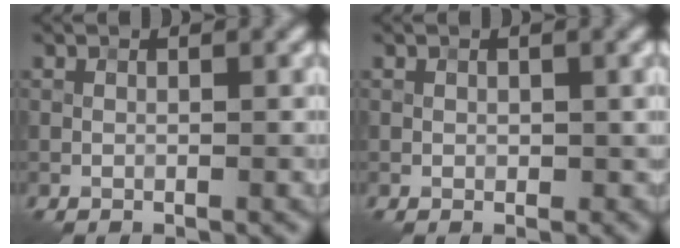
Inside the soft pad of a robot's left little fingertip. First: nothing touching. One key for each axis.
{"total": 0.8, "fx": 0.1, "fy": 0.7, "fz": 0.4, "tx": -0.005, "ty": -0.005, "tz": 0.002}